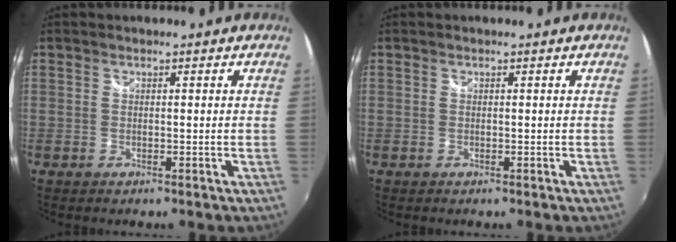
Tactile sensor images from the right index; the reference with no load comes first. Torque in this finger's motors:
{"motor_torque": [-0.02, 0.01, 0.00, 0.00]}